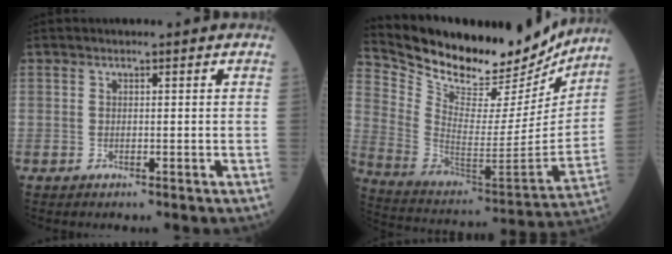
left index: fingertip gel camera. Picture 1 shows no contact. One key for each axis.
{"total": 24.8, "fx": 21.9, "fy": 6.8, "fz": 9.4, "tx": -0.170, "ty": -0.038, "tz": 0.329}